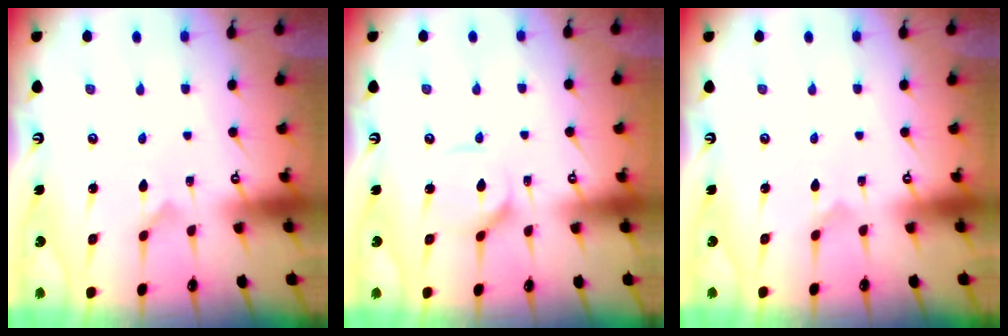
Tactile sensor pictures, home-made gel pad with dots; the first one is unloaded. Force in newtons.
{"total": 6.2, "press": 6.2, "slide": 0.6}
{"total": 0.0}